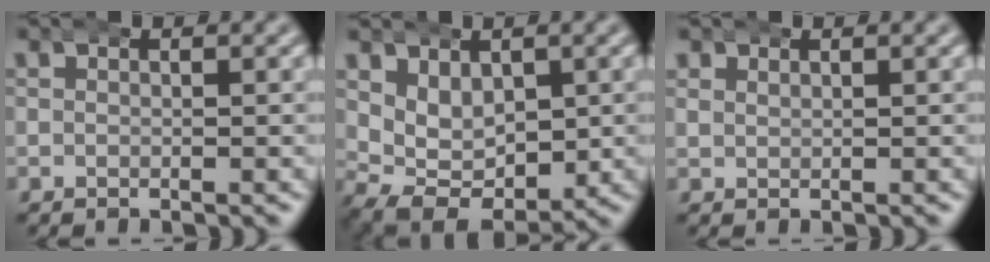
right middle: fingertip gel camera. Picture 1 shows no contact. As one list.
[{"total": 7.9, "force": [0.2, 6.3, 4.9], "torque": [-0.094, -0.030, 0.005]}, {"total": 1.1, "force": [0.8, 0.7, 0.3], "torque": [-0.005, 0.004, 0.015]}]